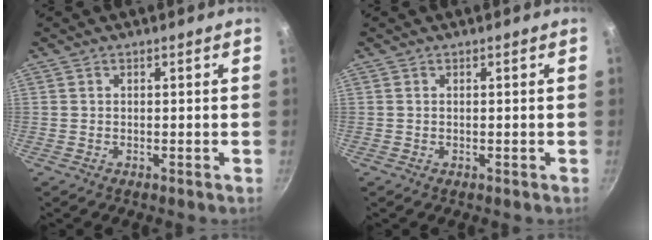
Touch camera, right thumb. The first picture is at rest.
{"total": 0.0}